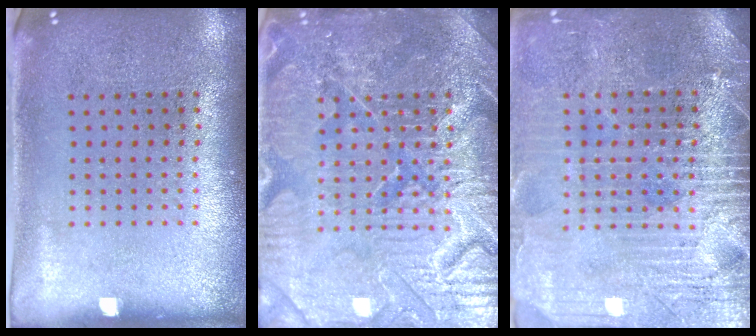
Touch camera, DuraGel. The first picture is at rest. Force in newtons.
{"total": 5.4, "press": 5.3, "slide": 0.7}
{"total": 4.0, "press": 3.6, "slide": 1.8}